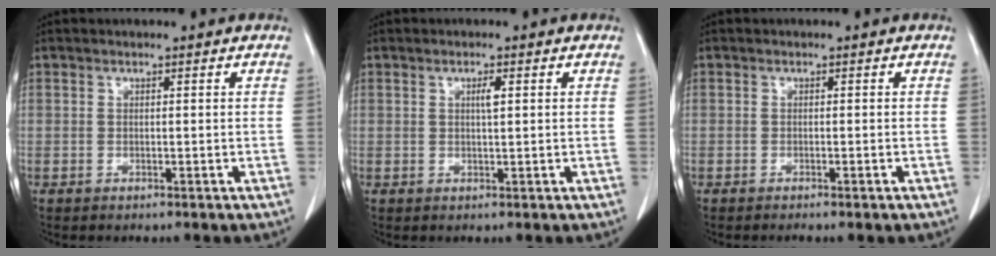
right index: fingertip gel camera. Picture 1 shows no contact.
{"total": 1.5, "force": [0.5, 0.2, 1.4], "torque": [-0.028, 0.001, 0.007]}
{"total": 1.2, "force": [-0.9, -0.1, 0.7], "torque": [-0.014, -0.001, -0.010]}